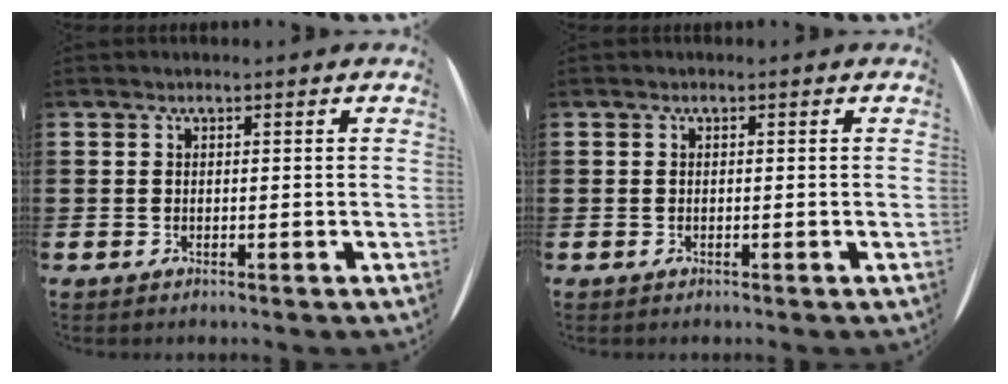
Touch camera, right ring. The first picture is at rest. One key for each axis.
{"total": 0.0}